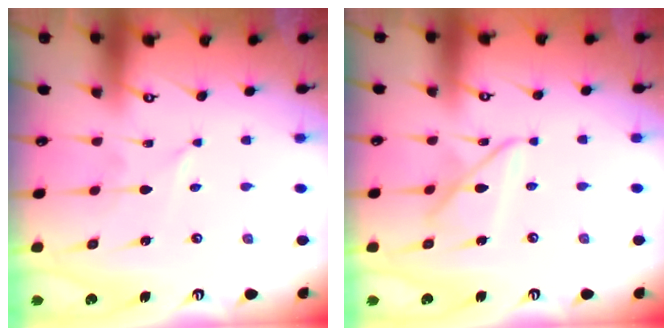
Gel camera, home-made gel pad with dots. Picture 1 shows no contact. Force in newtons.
{"total": 10.4, "press": 10.4, "slide": 1.0}